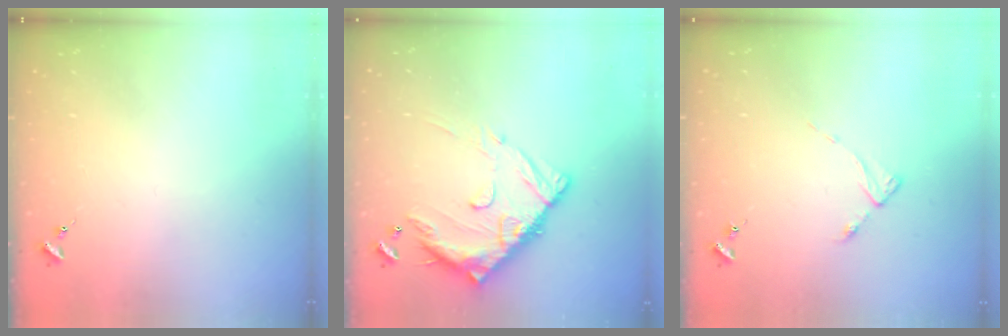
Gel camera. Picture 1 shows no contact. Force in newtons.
{"total": 16.1, "press": 16.0, "slide": 1.3}
{"total": 2.7, "press": 2.7, "slide": 0.4}